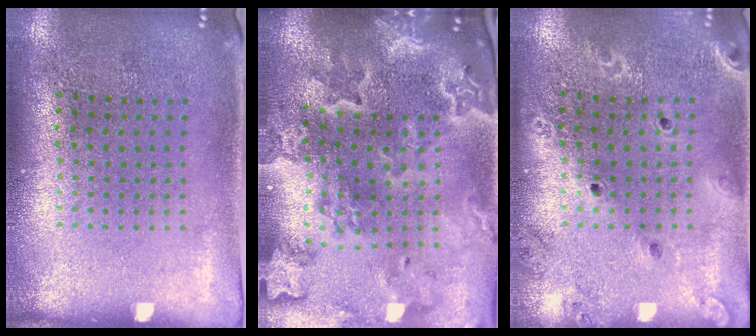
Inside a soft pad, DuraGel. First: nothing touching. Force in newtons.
{"total": 3.6, "press": 3.1, "slide": 1.7}
{"total": 1.7, "press": 1.7, "slide": 0.4}